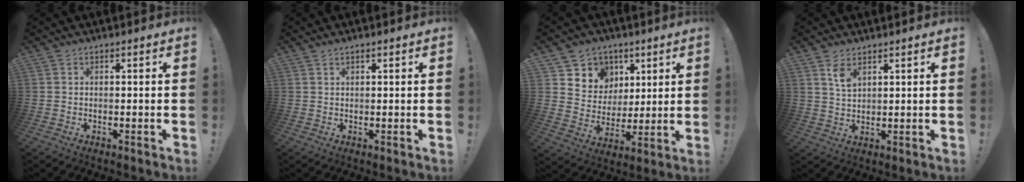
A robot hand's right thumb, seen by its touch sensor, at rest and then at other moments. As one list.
[{"total": 1.1, "force": [0.9, 0.2, 0.6], "torque": [-0.019, 0.003, 0.017]}, {"total": 9.2, "force": [4.2, 8.2, 0.7], "torque": [-0.018, -0.033, 0.094]}, {"total": 4.7, "force": [2.9, 2.1, 3.1], "torque": [-0.048, -0.019, 0.051]}]